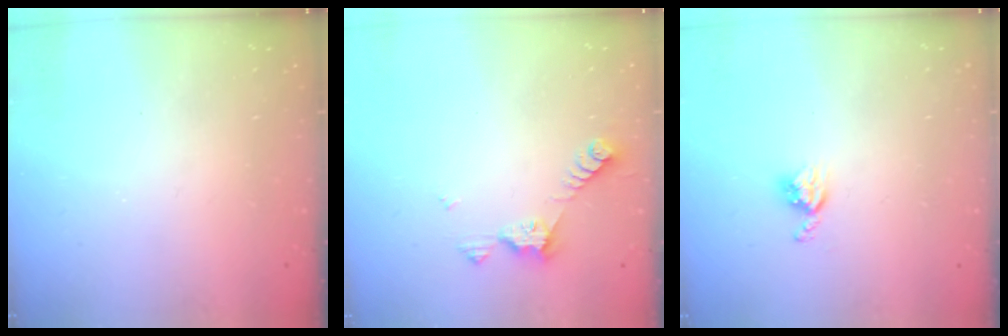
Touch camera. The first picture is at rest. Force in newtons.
{"total": 6.7, "press": 6.7, "slide": 0.4}
{"total": 5.1, "press": 5.1, "slide": 0.7}